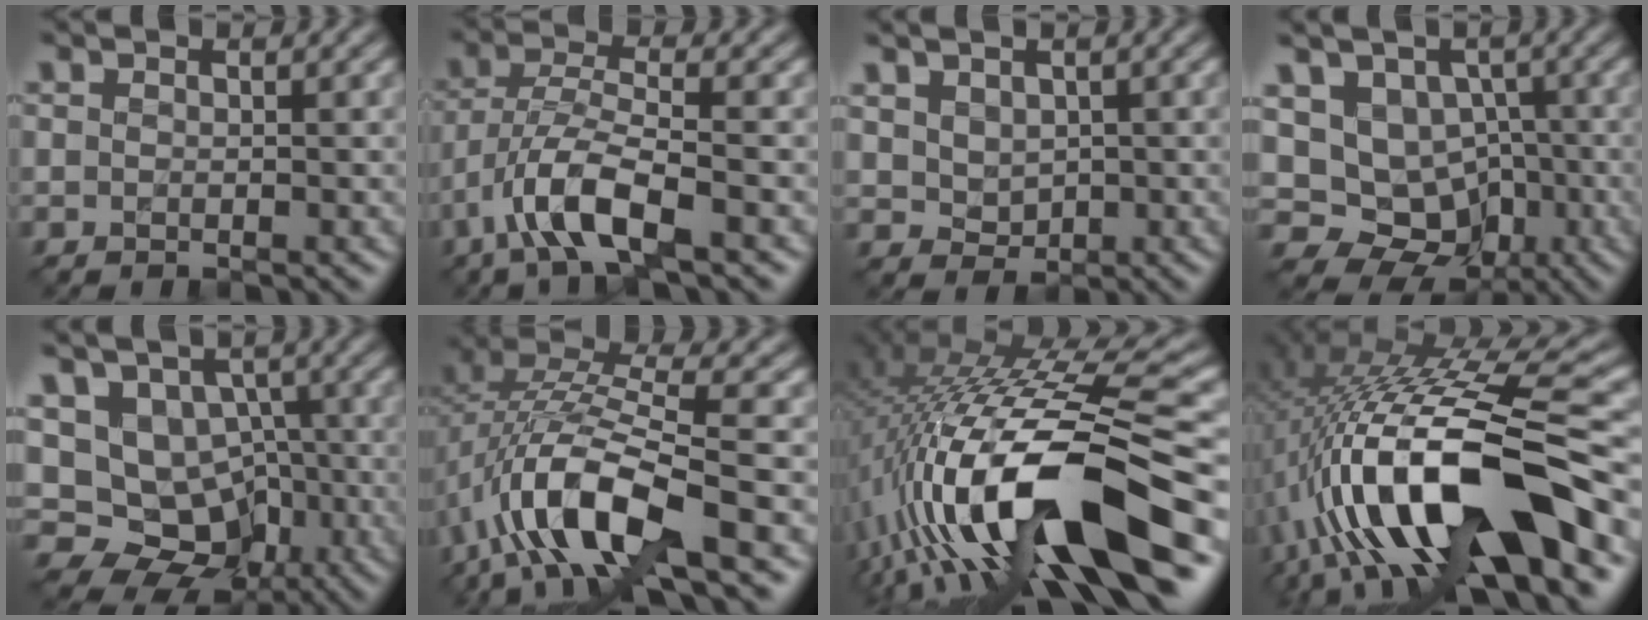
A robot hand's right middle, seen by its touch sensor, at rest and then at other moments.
{"total": 6.1, "force": [-3.2, 1.7, 4.9], "torque": [-0.102, 0.001, -0.069]}
{"total": 2.4, "force": [0.7, 1.9, 1.3], "torque": [-0.027, -0.003, 0.018]}
{"total": 10.0, "force": [-1.5, 8.8, 4.4], "torque": [-0.070, 0.011, -0.039]}
{"total": 10.9, "force": [-2.1, 9.4, 5.2], "torque": [-0.074, 0.008, -0.047]}
{"total": 10.7, "force": [-3.8, 3.8, 9.2], "torque": [-0.189, 0.015, -0.081]}
{"total": 17.6, "force": [-3.0, 5.9, 16.3], "torque": [-0.294, 0.007, -0.057]}
{"total": 16.4, "force": [-4.0, 5.6, 14.9], "torque": [-0.259, 0.020, -0.068]}